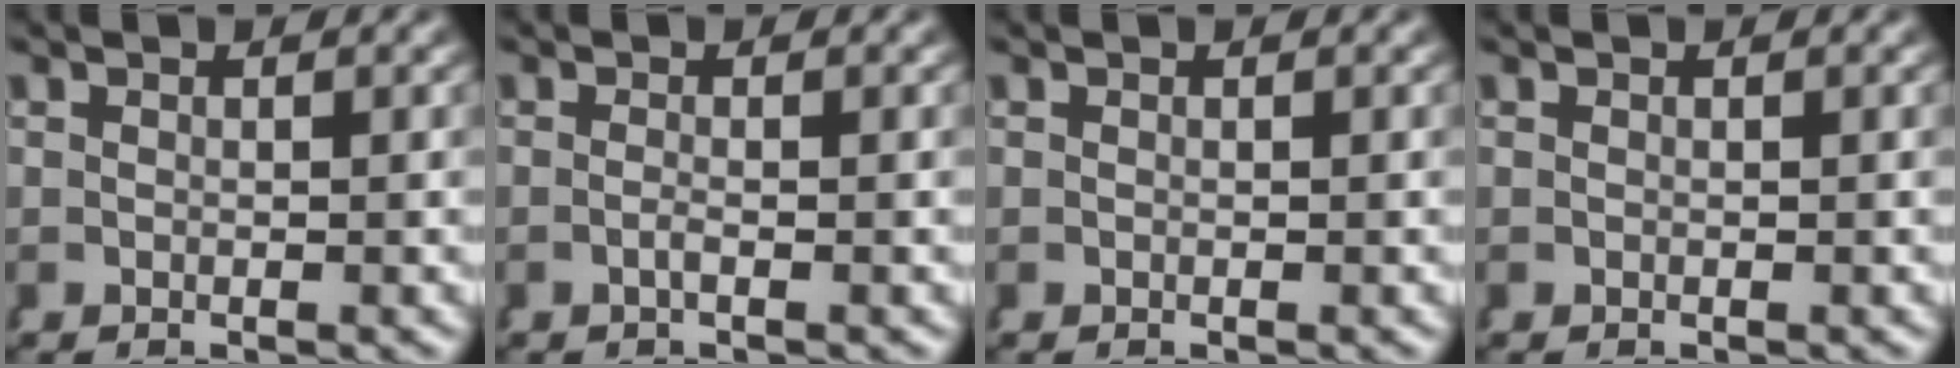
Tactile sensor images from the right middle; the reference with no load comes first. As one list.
[{"total": 0.9, "force": [-0.7, -0.3, 0.4], "torque": [-0.014, -0.002, -0.014]}, {"total": 0.0}, {"total": 0.0}]